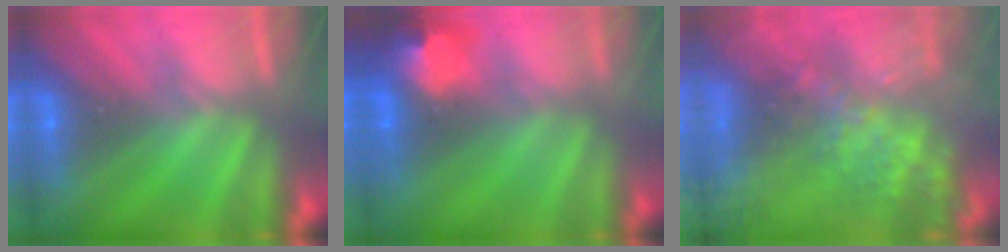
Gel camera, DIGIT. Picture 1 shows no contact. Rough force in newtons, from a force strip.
{"total": 6.2}
{"total": 9.0}